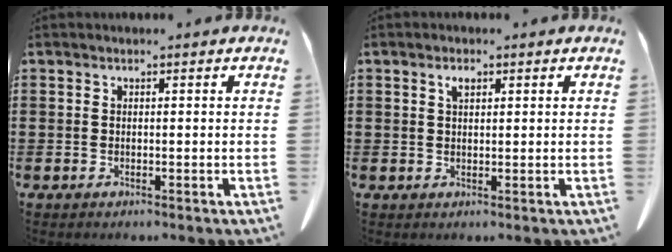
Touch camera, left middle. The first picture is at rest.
{"total": 1.8, "force": [1.0, 0.8, 1.3], "torque": [-0.029, 0.003, 0.018]}